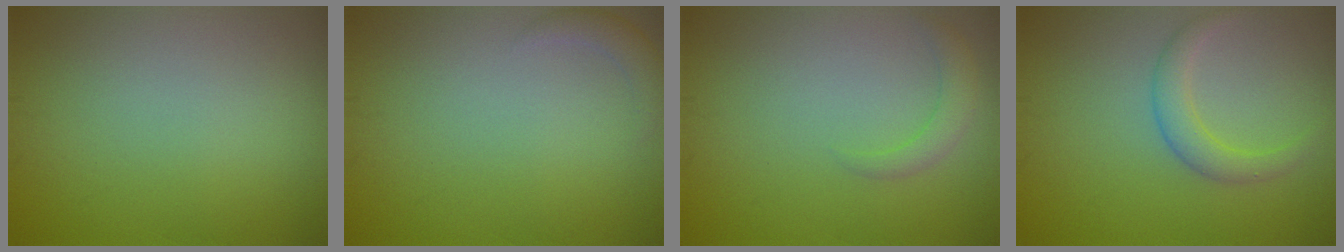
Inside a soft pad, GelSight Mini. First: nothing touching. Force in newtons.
{"total": 1.5, "press": 1.5, "slide": 0.1}
{"total": 1.6, "press": 1.6, "slide": 0.2}
{"total": 2.4, "press": 2.4, "slide": 0.1}